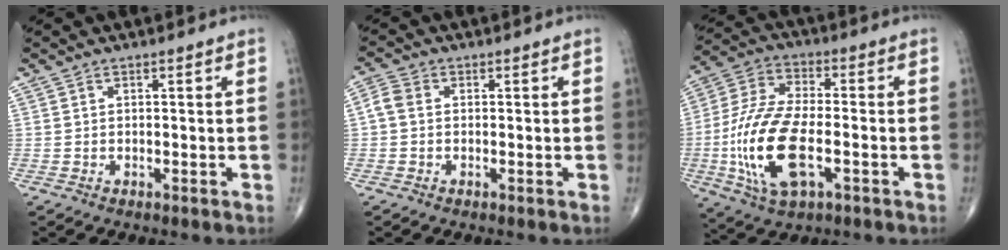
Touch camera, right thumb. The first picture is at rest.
{"total": 2.9, "force": [0.1, 2.3, 1.8], "torque": [-0.037, 0.010, -0.007]}
{"total": 17.8, "force": [-4.1, 8.2, 15.2], "torque": [-0.319, 0.015, -0.073]}